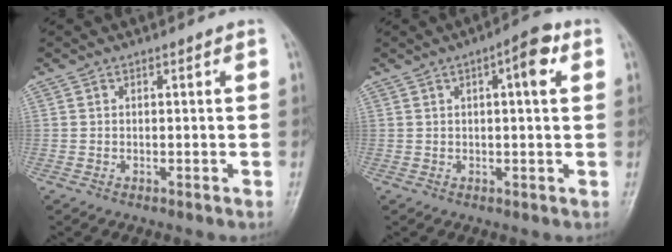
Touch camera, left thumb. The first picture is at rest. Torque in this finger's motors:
{"motor_torque": [-0.15, 0.33, 0.09, 0.45, 0.14]}